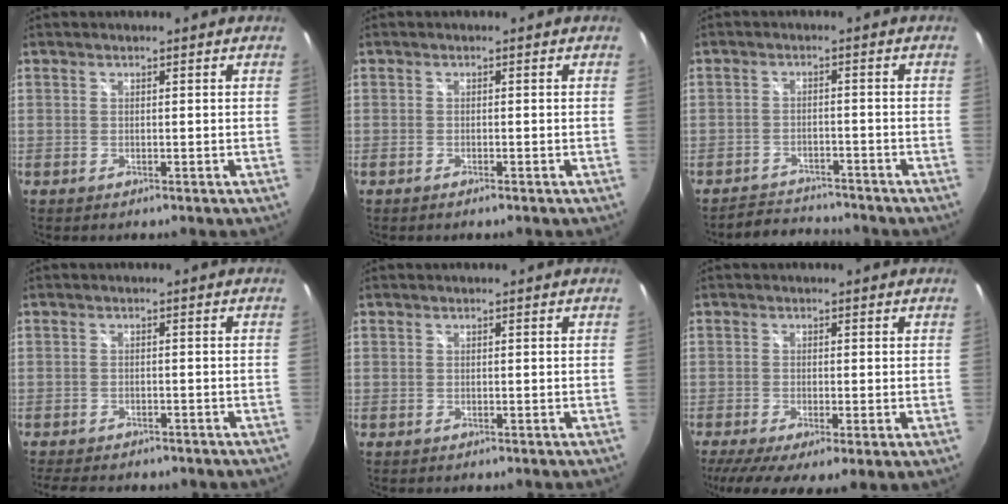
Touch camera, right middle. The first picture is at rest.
{"total": 1.0, "force": [-0.8, 0.1, 0.6], "torque": [-0.011, -0.002, -0.015]}
{"total": 6.4, "force": [-6.2, 1.5, 0.6], "torque": [-0.028, 0.012, -0.095]}
{"total": 8.0, "force": [-6.6, 3.0, 3.5], "torque": [-0.076, -0.019, -0.093]}
{"total": 0.0}
{"total": 8.9, "force": [-3.7, 2.7, 7.7], "torque": [-0.137, -0.038, -0.054]}